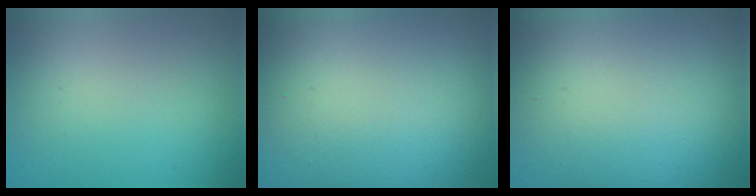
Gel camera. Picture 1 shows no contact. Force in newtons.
{"total": 21.4, "press": 21.4, "slide": 0.7}
{"total": 20.4, "press": 20.4, "slide": 1.8}